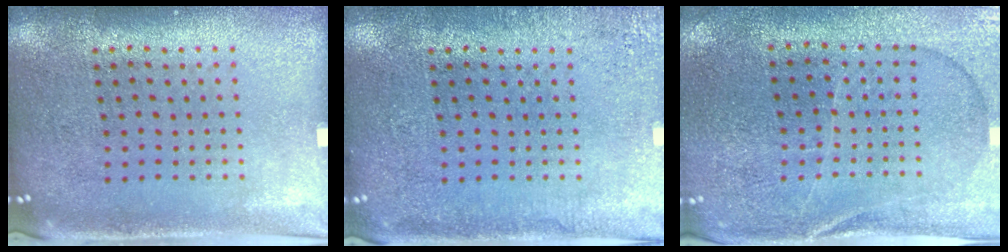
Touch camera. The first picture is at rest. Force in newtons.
{"total": 2.3, "press": 2.2, "slide": 0.3}
{"total": 1.1, "press": 1.1, "slide": 0.4}